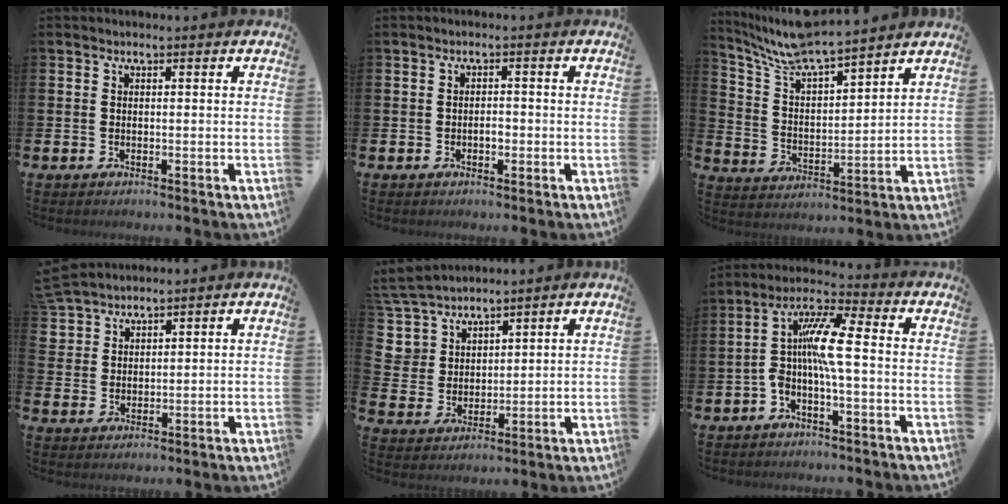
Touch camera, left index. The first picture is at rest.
{"total": 1.4, "force": [-0.5, 0.8, 1.0], "torque": [-0.010, -0.001, -0.011]}
{"total": 7.8, "force": [7.5, 0.4, 2.3], "torque": [-0.071, -0.051, 0.132]}
{"total": 4.5, "force": [4.3, 1.1, -0.1], "torque": [-0.012, -0.019, 0.082]}
{"total": 6.6, "force": [5.9, 3.1, 0.2], "torque": [-0.047, -0.027, 0.111]}
{"total": 7.4, "force": [-0.7, 1.4, 7.2], "torque": [-0.159, -0.015, -0.026]}